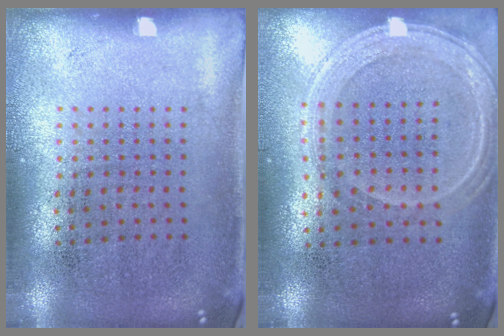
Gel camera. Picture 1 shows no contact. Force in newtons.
{"total": 1.3, "press": 1.2, "slide": 0.3}